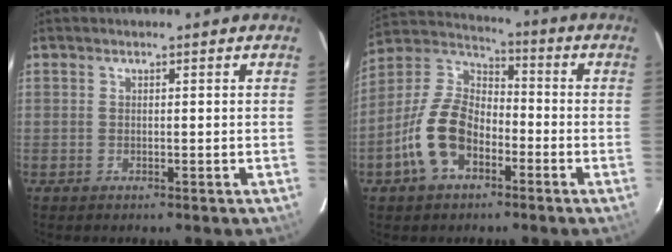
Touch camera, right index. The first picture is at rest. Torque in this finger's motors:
{"motor_torque": [0.05, -0.12, -0.13, -0.06]}